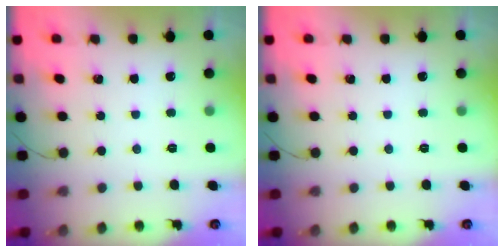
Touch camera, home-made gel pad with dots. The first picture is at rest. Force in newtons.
{"total": 0.0}